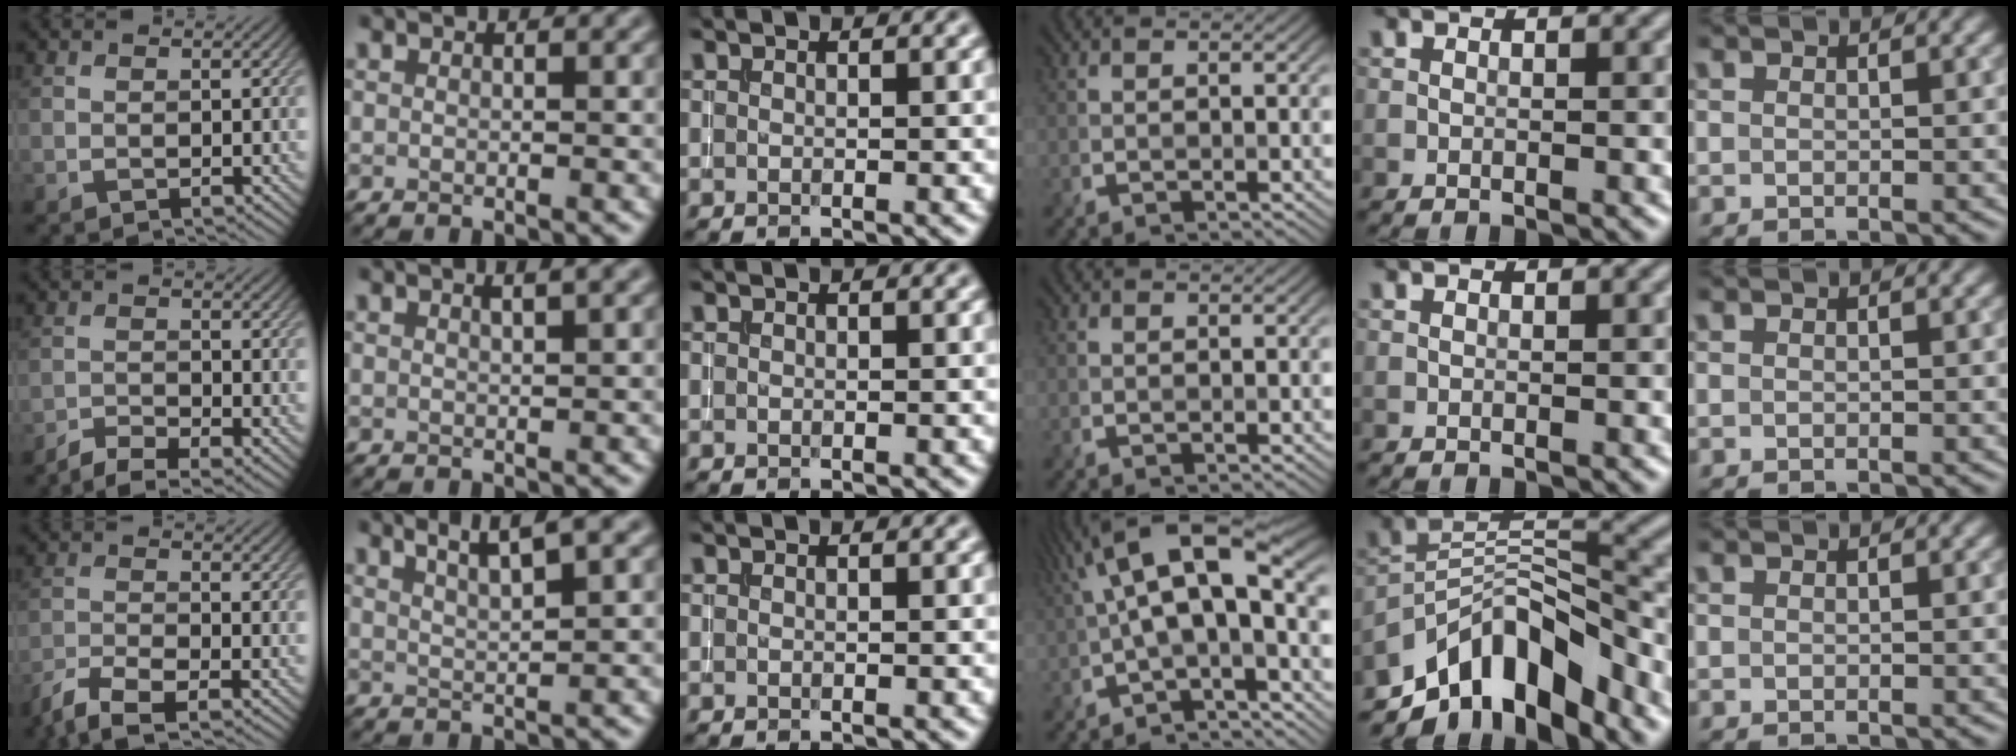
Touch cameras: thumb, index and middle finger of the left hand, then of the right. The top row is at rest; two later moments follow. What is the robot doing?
{"motion": "pour", "object": "almond"}